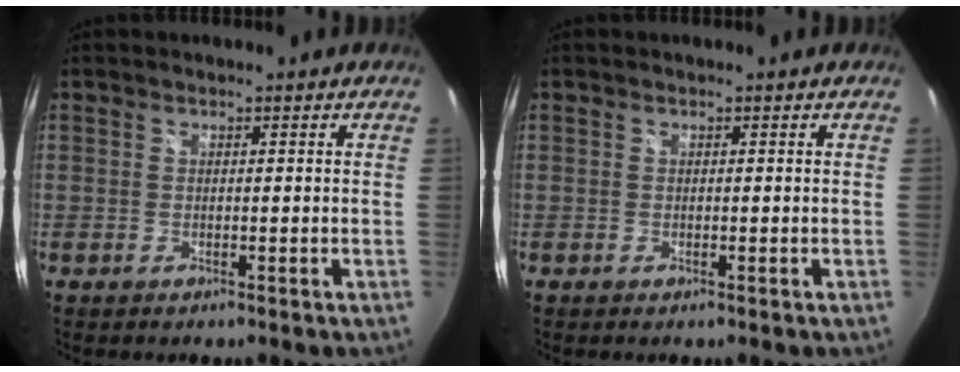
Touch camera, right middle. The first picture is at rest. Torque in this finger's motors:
{"motor_torque": [0.88, -1.26, -0.01, 0.00]}